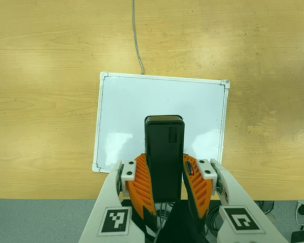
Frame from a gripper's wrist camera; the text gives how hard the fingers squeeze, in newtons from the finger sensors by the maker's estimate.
{"total": 8.4, "left": 6.6, "right": 10.2}